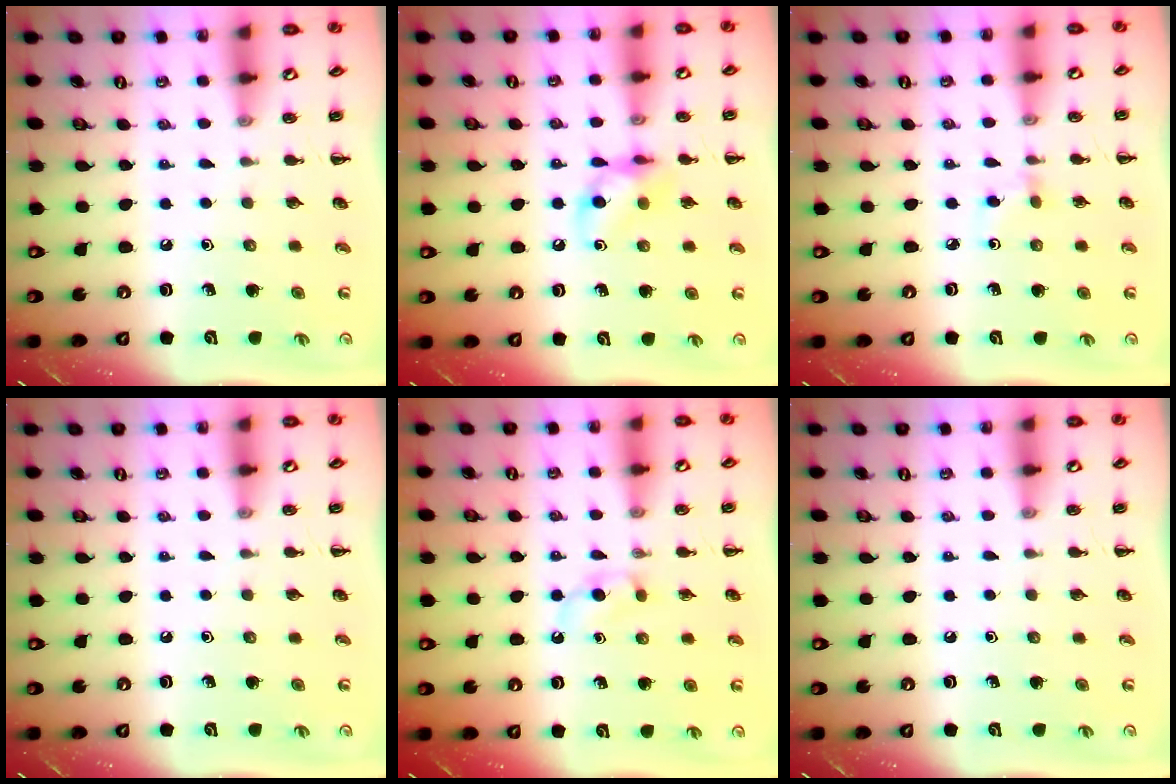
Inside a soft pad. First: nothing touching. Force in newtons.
{"total": 10.0, "press": 10.0, "slide": 1.1}
{"total": 2.3, "press": 2.1, "slide": 0.9}
{"total": 0.0}
{"total": 3.2, "press": 2.9, "slide": 1.4}
{"total": 0.0}